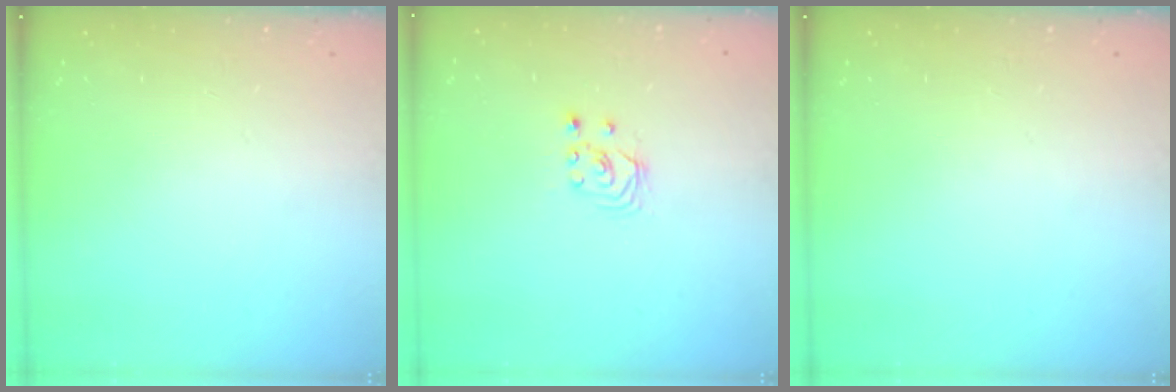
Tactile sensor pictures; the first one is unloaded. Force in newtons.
{"total": 2.6, "press": 2.6, "slide": 0.3}
{"total": 0.0}